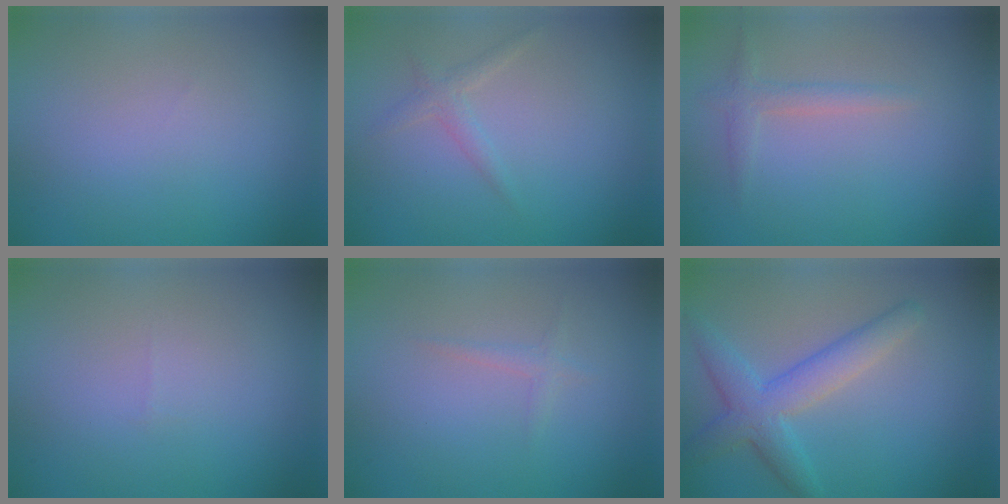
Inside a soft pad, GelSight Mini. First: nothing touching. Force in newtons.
{"total": 1.3, "press": 1.3, "slide": 0.0}
{"total": 1.5, "press": 1.5, "slide": 0.0}
{"total": 0.0}
{"total": 0.8, "press": 0.8, "slide": 0.1}
{"total": 4.3, "press": 4.3, "slide": 0.1}